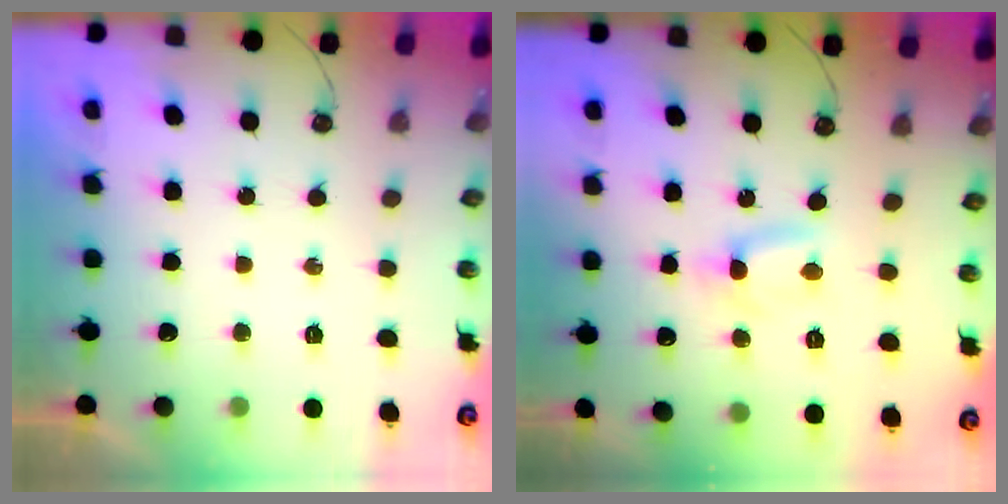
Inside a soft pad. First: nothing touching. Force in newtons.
{"total": 1.1, "press": 1.1, "slide": 0.1}